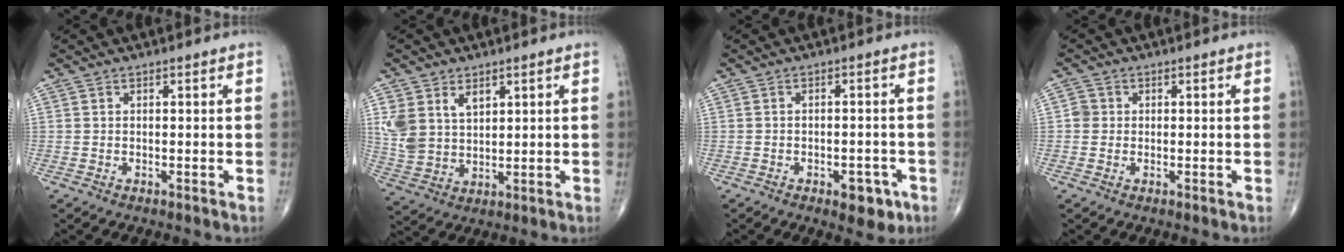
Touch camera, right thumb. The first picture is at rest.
{"total": 8.8, "force": [3.6, 6.0, 5.4], "torque": [-0.094, -0.011, 0.084]}
{"total": 5.4, "force": [-2.7, 2.8, 3.7], "torque": [-0.029, 0.012, -0.029]}
{"total": 2.0, "force": [0.0, 2.0, 0.6], "torque": [0.001, 0.005, -0.003]}